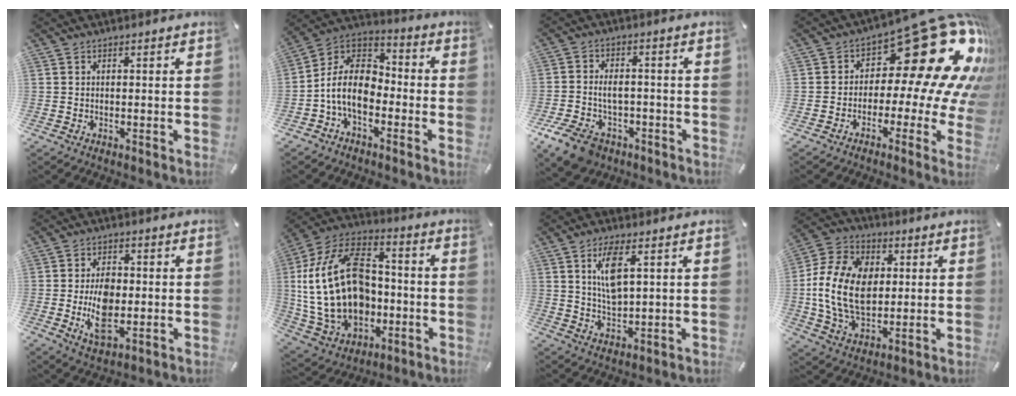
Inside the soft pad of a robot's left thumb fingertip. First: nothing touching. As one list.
[{"total": 11.9, "force": [-5.1, 7.5, 7.7], "torque": [-0.182, 0.018, -0.104]}, {"total": 9.3, "force": [-3.1, 6.8, 5.6], "torque": [-0.118, 0.014, -0.053]}, {"total": 26.8, "force": [10.5, 12.3, 21.3], "torque": [-0.280, -0.087, 0.190]}, {"total": 9.2, "force": [-1.0, 5.5, 7.3], "torque": [-0.137, -0.002, -0.017]}, {"total": 25.7, "force": [-1.0, 18.2, 18.1], "torque": [-0.367, 0.008, -0.005]}, {"total": 8.1, "force": [3.2, 3.1, 6.8], "torque": [-0.133, -0.006, 0.052]}, {"total": 17.8, "force": [0.4, 12.9, 12.2], "torque": [-0.263, 0.011, 0.007]}]